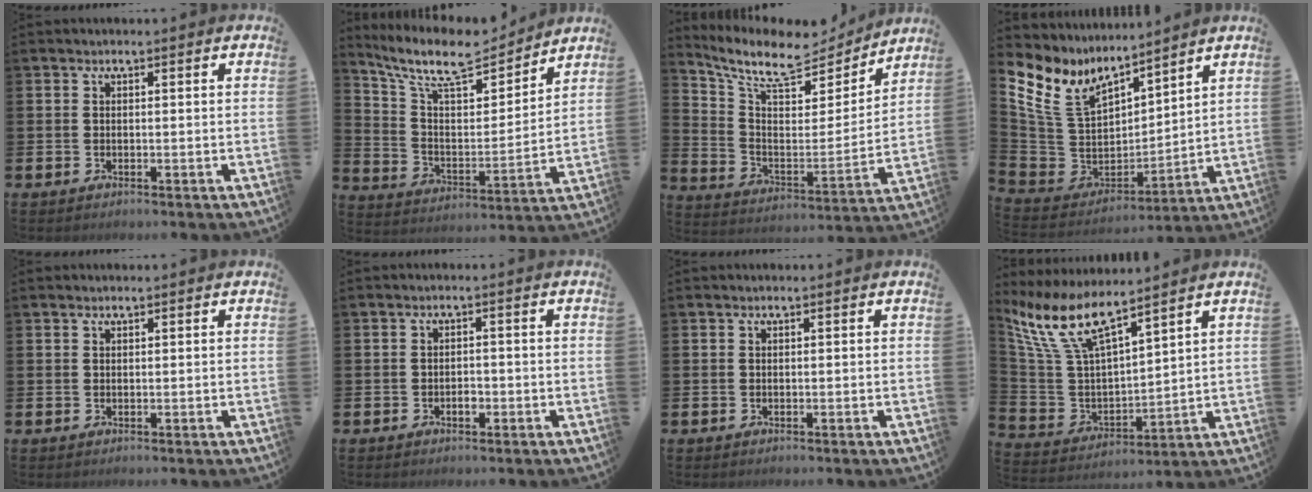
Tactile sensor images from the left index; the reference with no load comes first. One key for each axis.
{"total": 10.6, "fx": 8.9, "fy": 3.3, "fz": 4.6, "tx": -0.124, "ty": -0.055, "tz": 0.153}
{"total": 9.4, "fx": 7.9, "fy": 3.3, "fz": 3.9, "tx": -0.102, "ty": -0.057, "tz": 0.131}
{"total": 9.6, "fx": 7.9, "fy": 4.7, "fz": 2.8, "tx": -0.106, "ty": -0.052, "tz": 0.148}
{"total": 0.8, "fx": 0.8, "fy": 0.2, "fz": 0.1, "tx": 0.010, "ty": -0.003, "tz": 0.011}
{"total": 1.3, "fx": -0.5, "fy": 0.8, "fz": 0.9, "tx": -0.004, "ty": -0.004, "tz": -0.011}
{"total": 0.0}
{"total": 10.1, "fx": 8.0, "fy": 2.8, "fz": 5.5, "tx": -0.143, "ty": -0.039, "tz": 0.142}